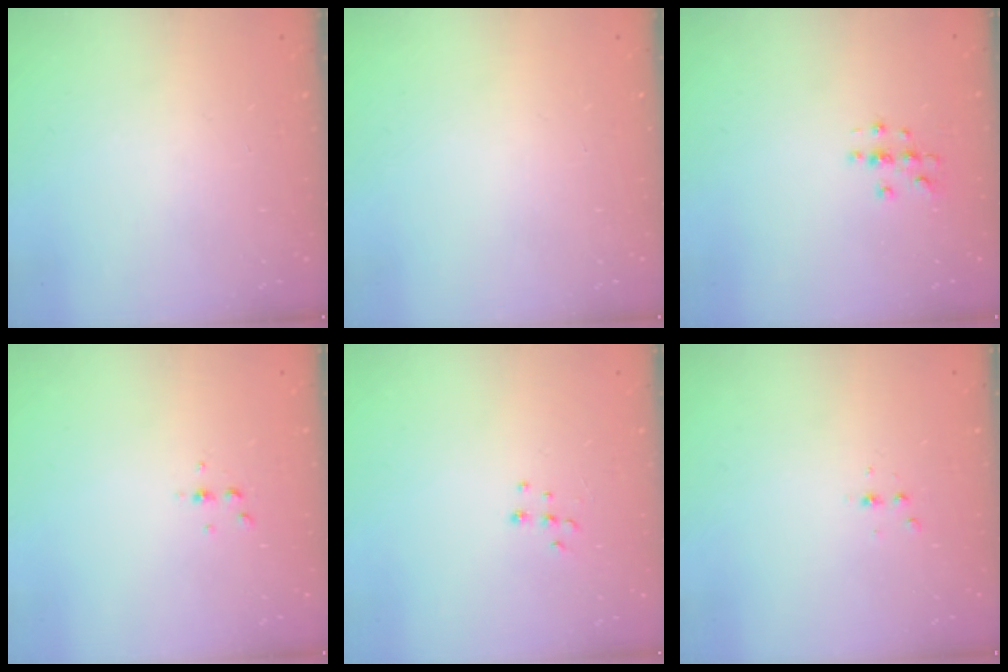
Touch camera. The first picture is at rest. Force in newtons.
{"total": 0.0}
{"total": 3.4, "press": 3.4, "slide": 0.4}
{"total": 2.6, "press": 2.6, "slide": 0.3}
{"total": 6.7, "press": 6.7, "slide": 0.6}
{"total": 2.3, "press": 2.3, "slide": 0.3}